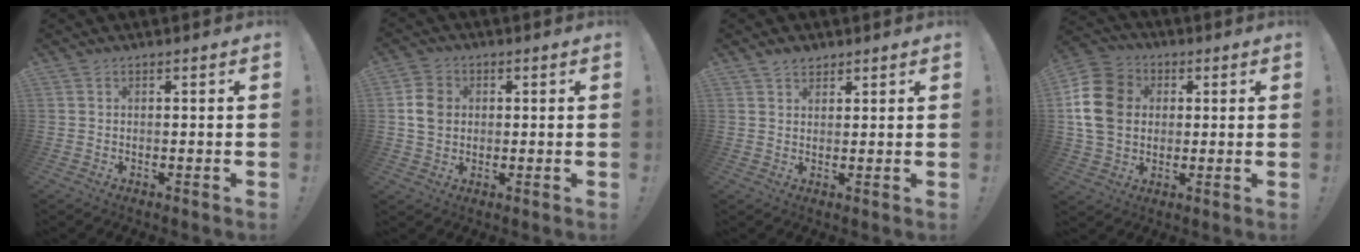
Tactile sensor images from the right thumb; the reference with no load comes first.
{"total": 6.9, "force": [0.9, 5.9, 3.6], "torque": [-0.062, 0.010, 0.019]}
{"total": 3.0, "force": [2.3, 1.8, 0.7], "torque": [-0.010, -0.009, 0.042]}
{"total": 15.8, "force": [2.1, 12.7, 9.1], "torque": [-0.169, 0.009, 0.045]}